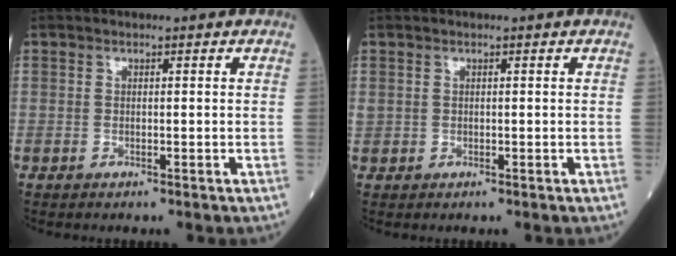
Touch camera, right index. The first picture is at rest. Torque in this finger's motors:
{"motor_torque": [0.46, -0.34, 0.29, 0.07]}